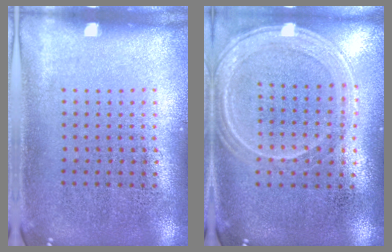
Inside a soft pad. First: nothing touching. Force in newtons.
{"total": 1.2, "press": 1.2, "slide": 0.4}